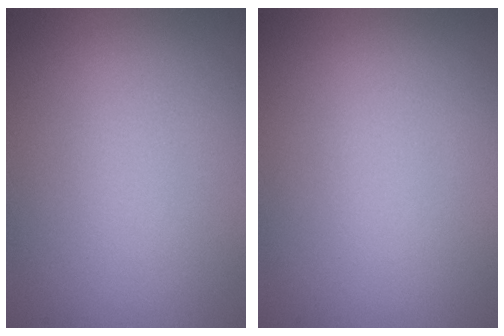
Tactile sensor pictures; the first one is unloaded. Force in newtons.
{"total": 0.0}